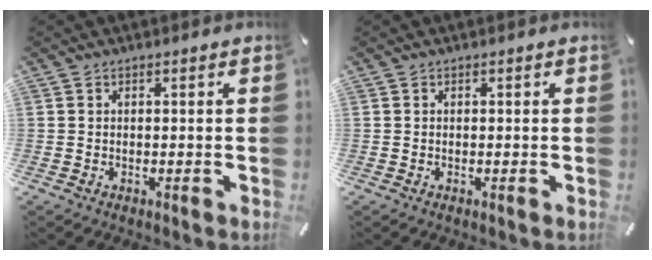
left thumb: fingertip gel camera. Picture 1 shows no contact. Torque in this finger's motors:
{"motor_torque": [0.00, 0.00, 0.00, 0.00, 0.00]}